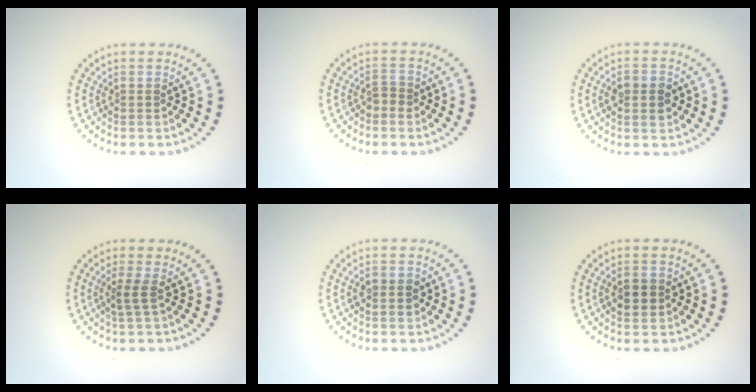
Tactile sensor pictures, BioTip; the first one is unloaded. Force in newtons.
{"total": 1.2, "press": 1.1, "slide": 0.5}
{"total": 2.9, "press": 2.9, "slide": 0.1}
{"total": 1.8, "press": 1.3, "slide": 1.3}
{"total": 2.2, "press": 2.2, "slide": 0.1}
{"total": 2.5, "press": 2.4, "slide": 0.2}